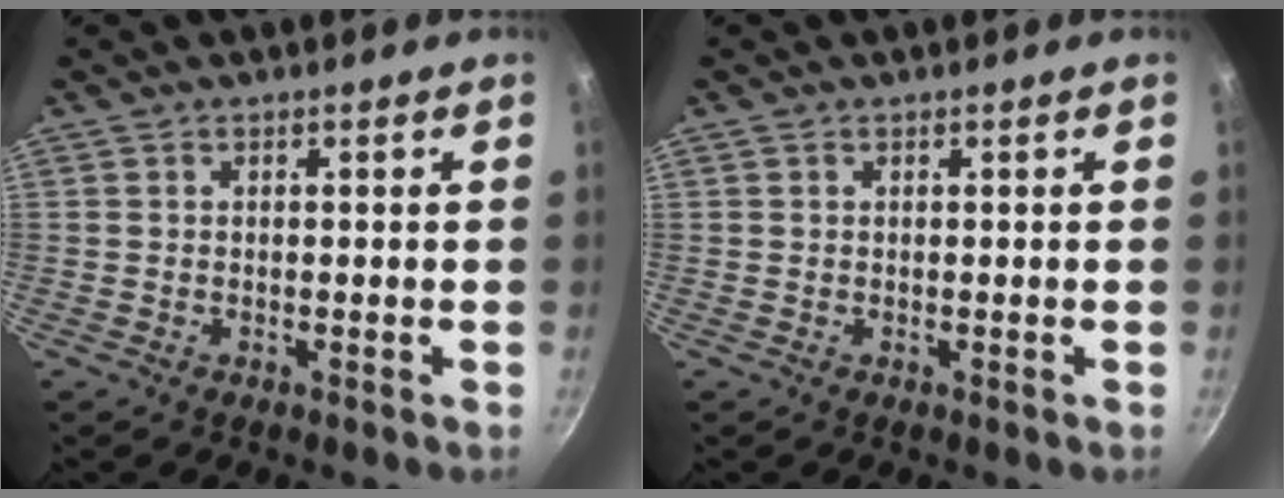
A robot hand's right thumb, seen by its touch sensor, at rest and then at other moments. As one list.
[{"total": 0.0}]